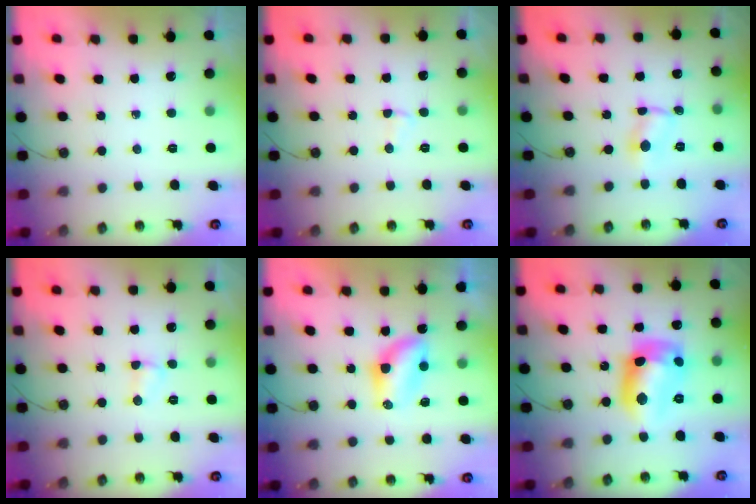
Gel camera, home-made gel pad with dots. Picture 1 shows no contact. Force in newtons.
{"total": 2.5, "press": 2.5, "slide": 0.5}
{"total": 1.9, "press": 1.9, "slide": 0.2}
{"total": 2.8, "press": 2.8, "slide": 0.4}
{"total": 8.2, "press": 7.3, "slide": 3.8}
{"total": 14.4, "press": 14.4, "slide": 0.9}